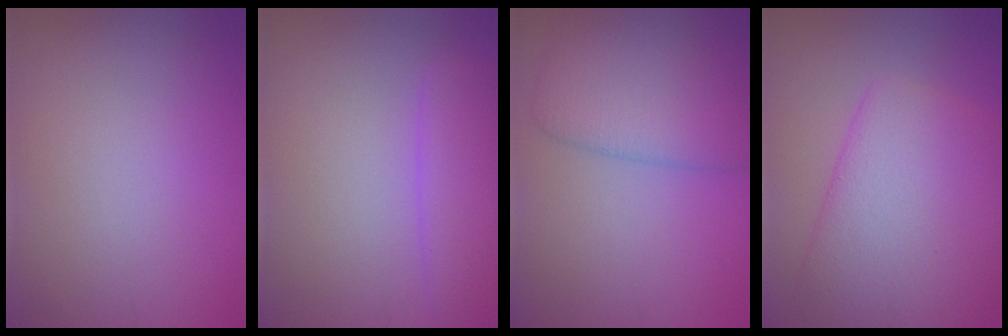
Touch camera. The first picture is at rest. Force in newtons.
{"total": 3.4, "press": 3.4, "slide": 0.3}
{"total": 5.7, "press": 5.7, "slide": 0.3}
{"total": 9.0, "press": 9.0, "slide": 0.3}